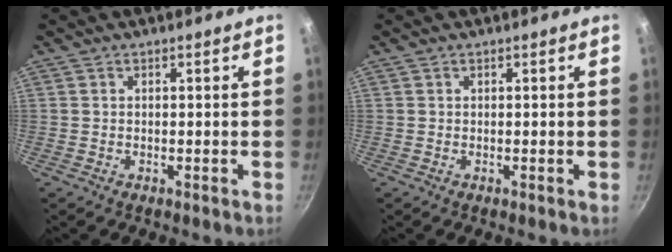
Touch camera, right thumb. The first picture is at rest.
{"total": 0.0}